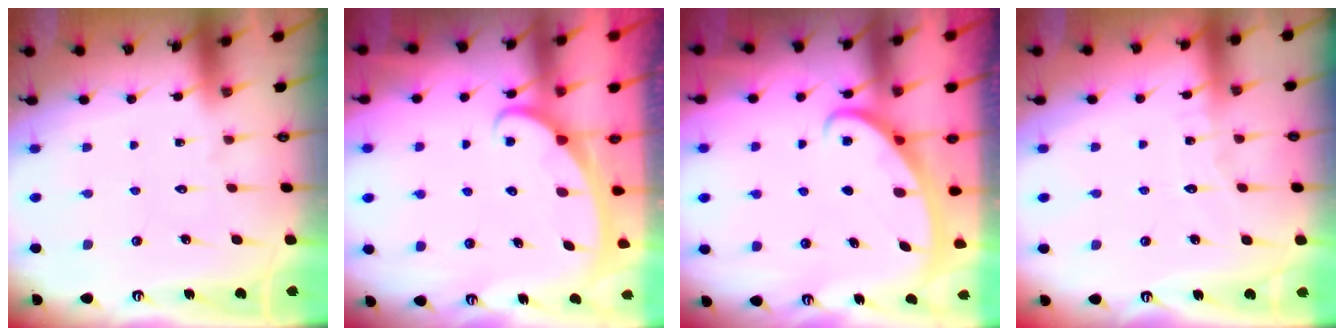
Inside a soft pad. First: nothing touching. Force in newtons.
{"total": 2.4, "press": 2.4, "slide": 0.3}
{"total": 2.5, "press": 2.5, "slide": 0.4}
{"total": 5.0, "press": 5.0, "slide": 0.4}